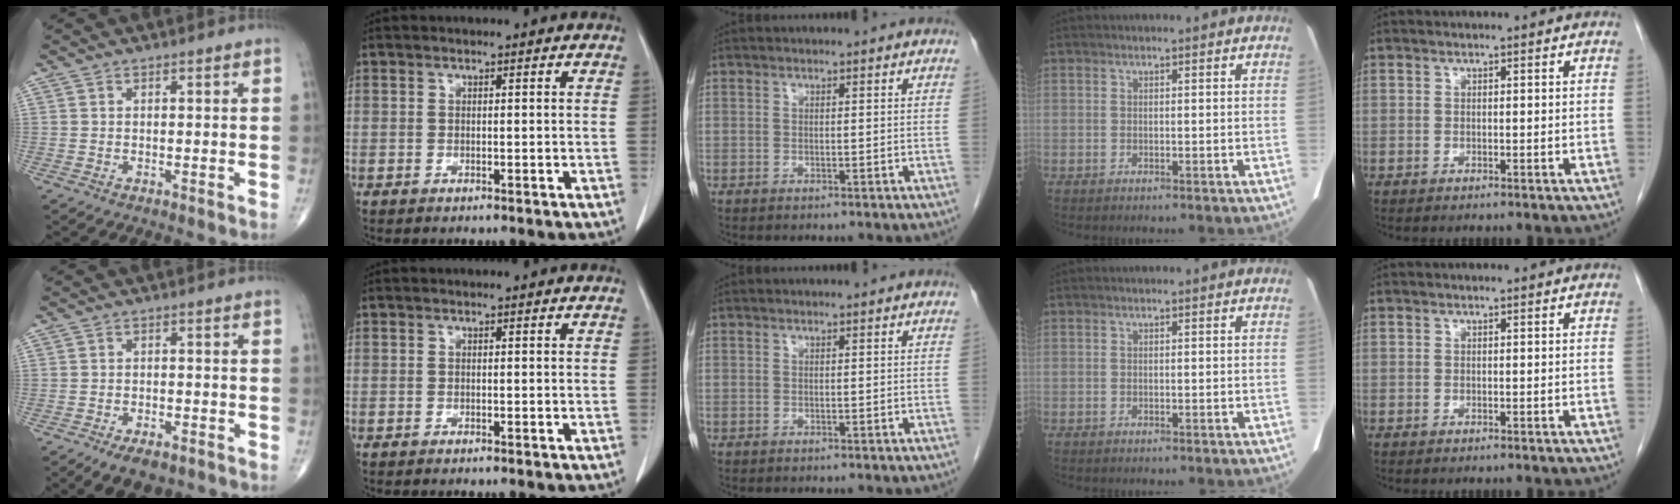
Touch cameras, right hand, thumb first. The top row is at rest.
{"thumb": {"total": 6.5, "force": [-4.4, 3.1, 3.6], "torque": [-0.048, 0.013, -0.065]}}